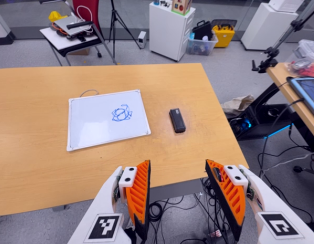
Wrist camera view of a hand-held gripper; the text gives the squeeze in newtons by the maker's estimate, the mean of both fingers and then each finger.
{"total": 0.0}